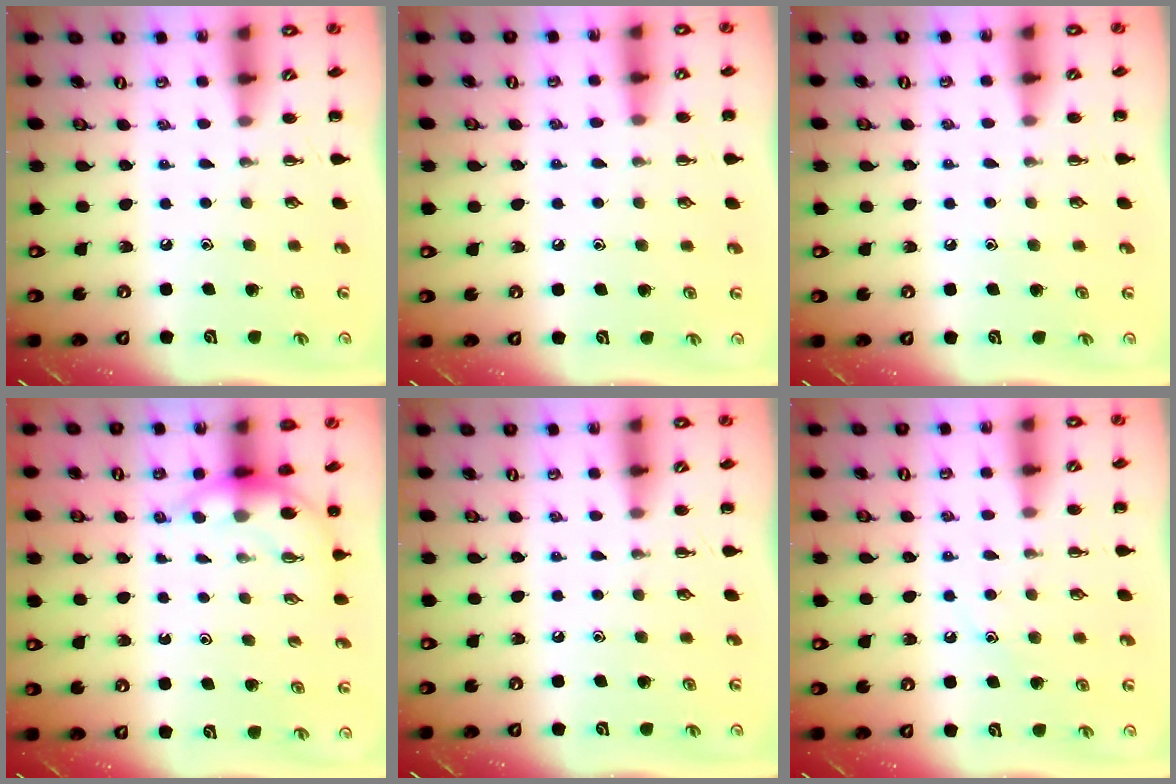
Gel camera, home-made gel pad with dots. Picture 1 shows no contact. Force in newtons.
{"total": 5.6, "press": 5.3, "slide": 1.7}
{"total": 3.3, "press": 3.1, "slide": 1.1}
{"total": 4.6, "press": 4.6, "slide": 0.4}
{"total": 0.0}
{"total": 7.0, "press": 6.8, "slide": 1.3}